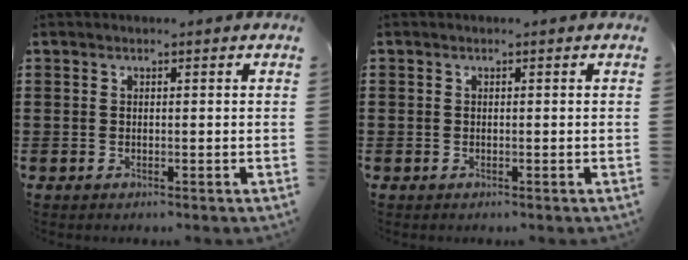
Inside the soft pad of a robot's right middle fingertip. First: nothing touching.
{"total": 0.5, "force": [-0.1, 0.5, 0.0], "torque": [-0.001, 0.005, -0.004]}